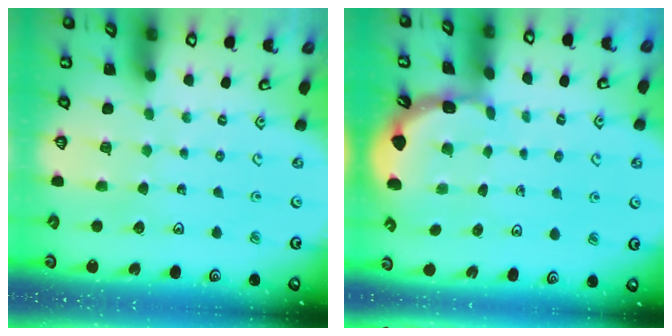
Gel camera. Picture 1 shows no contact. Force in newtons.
{"total": 1.7, "press": 1.7, "slide": 0.0}